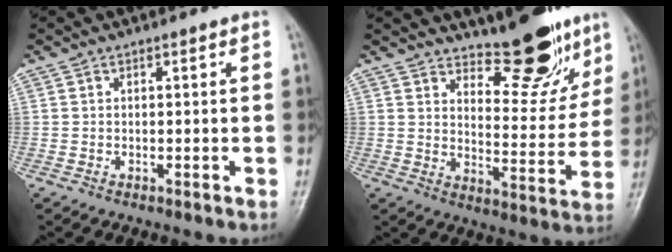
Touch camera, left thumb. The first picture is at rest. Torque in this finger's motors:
{"motor_torque": [-0.21, 0.23, -0.38, -0.11, 0.08]}